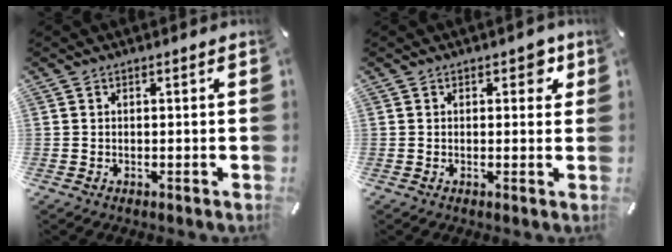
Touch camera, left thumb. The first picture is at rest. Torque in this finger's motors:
{"motor_torque": [0.50, 0.46, -0.15, 0.09, 0.01]}